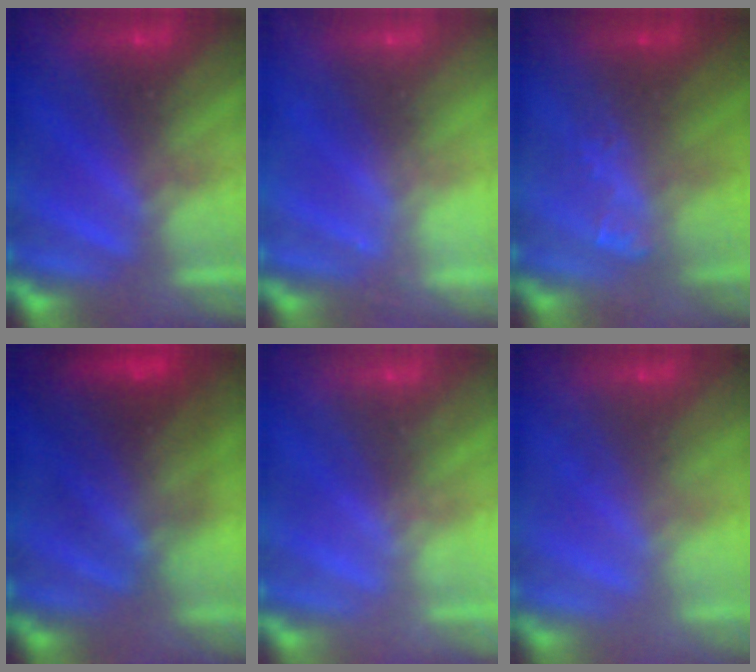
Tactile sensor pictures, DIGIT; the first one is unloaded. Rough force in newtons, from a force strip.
{"total": 2.2}
{"total": 2.2}
{"total": 7.8}
{"total": 2.4}
{"total": 2.5}